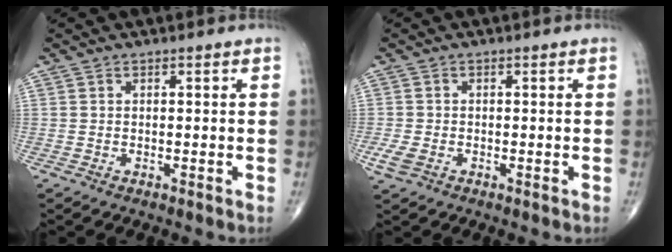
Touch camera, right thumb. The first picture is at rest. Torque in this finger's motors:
{"motor_torque": [1.30, 1.15, -0.03, -0.18, 0.02]}